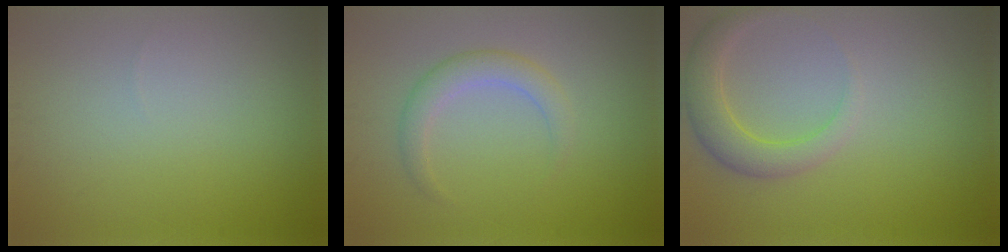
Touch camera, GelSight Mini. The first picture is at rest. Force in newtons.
{"total": 2.5, "press": 2.5, "slide": 0.2}
{"total": 3.4, "press": 3.4, "slide": 0.3}